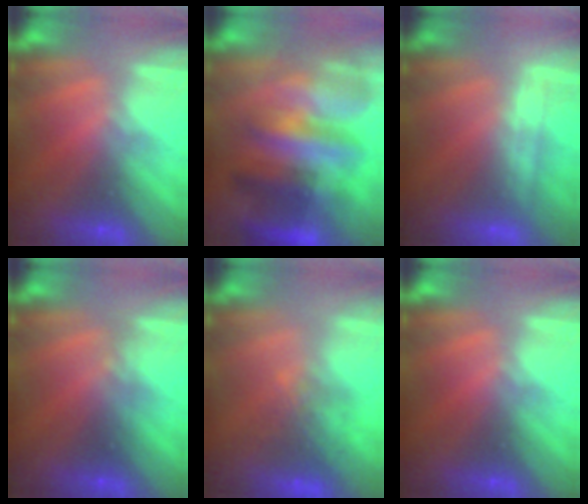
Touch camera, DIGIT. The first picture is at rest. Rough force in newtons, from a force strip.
{"total": 10.8}
{"total": 2.2}
{"total": 2.3}
{"total": 7.9}
{"total": 0.0}